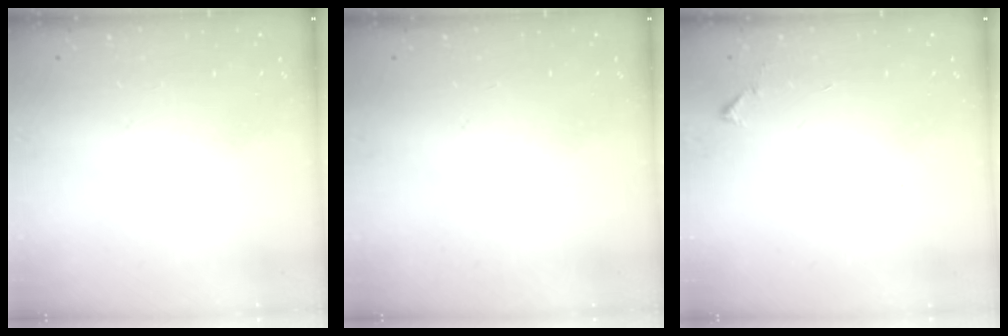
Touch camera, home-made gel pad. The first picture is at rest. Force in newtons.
{"total": 0.0}
{"total": 5.8, "press": 5.8, "slide": 0.4}